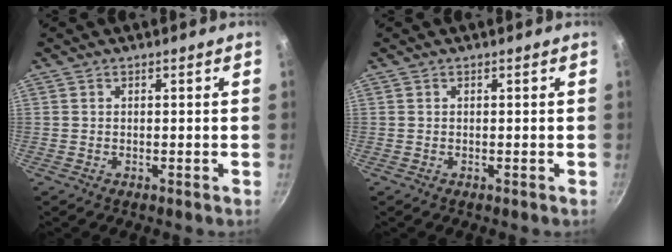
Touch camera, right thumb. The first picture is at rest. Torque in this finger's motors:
{"motor_torque": [0.03, 0.02, 0.00, 0.01, 0.00]}